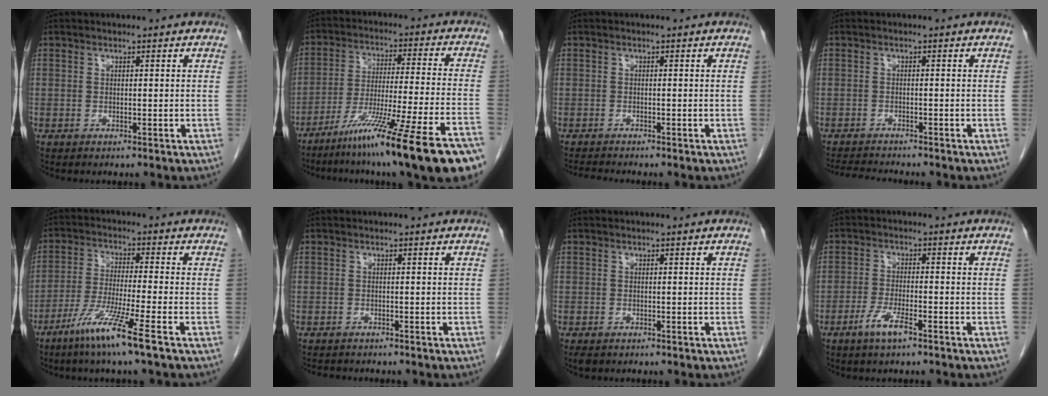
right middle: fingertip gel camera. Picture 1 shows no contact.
{"total": 21.0, "force": [-15.0, -1.3, 14.6], "torque": [-0.191, -0.038, -0.238]}
{"total": 1.7, "force": [-1.6, -0.4, 0.3], "torque": [-0.009, -0.009, -0.031]}
{"total": 4.3, "force": [-4.2, -0.1, 1.1], "torque": [-0.019, -0.016, -0.069]}
{"total": 9.1, "force": [-5.4, -1.3, 7.2], "torque": [-0.144, -0.031, -0.106]}
{"total": 2.4, "force": [-2.1, 0.9, 0.7], "torque": [-0.012, -0.005, -0.027]}
{"total": 1.2, "force": [-0.9, 0.7, 0.5], "torque": [-0.013, -0.002, -0.010]}
{"total": 4.1, "force": [-2.5, 0.4, 3.2], "torque": [-0.068, -0.004, -0.046]}